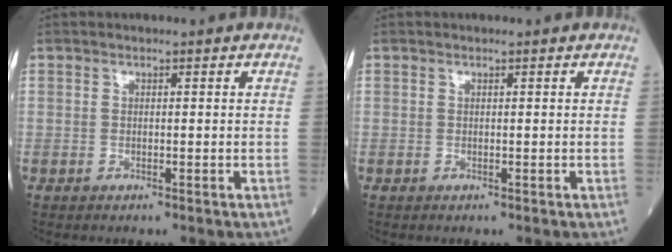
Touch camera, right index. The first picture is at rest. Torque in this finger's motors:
{"motor_torque": [0.08, 0.00, 0.06, 0.01]}